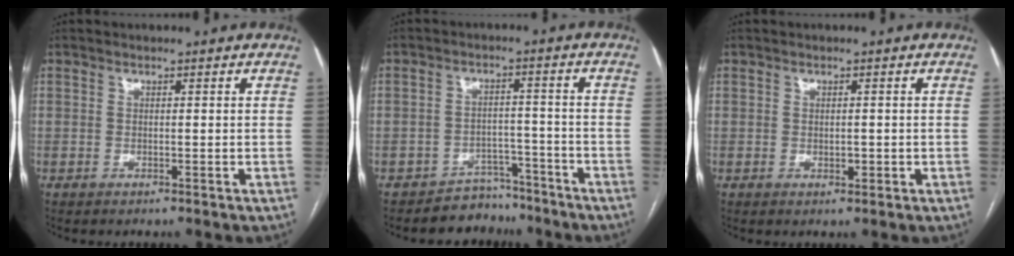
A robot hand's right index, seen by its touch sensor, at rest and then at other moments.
{"total": 5.6, "force": [-4.7, 2.9, -0.5], "torque": [0.017, 0.031, -0.073]}
{"total": 1.6, "force": [-0.2, 0.9, 1.3], "torque": [-0.020, -0.002, 0.001]}